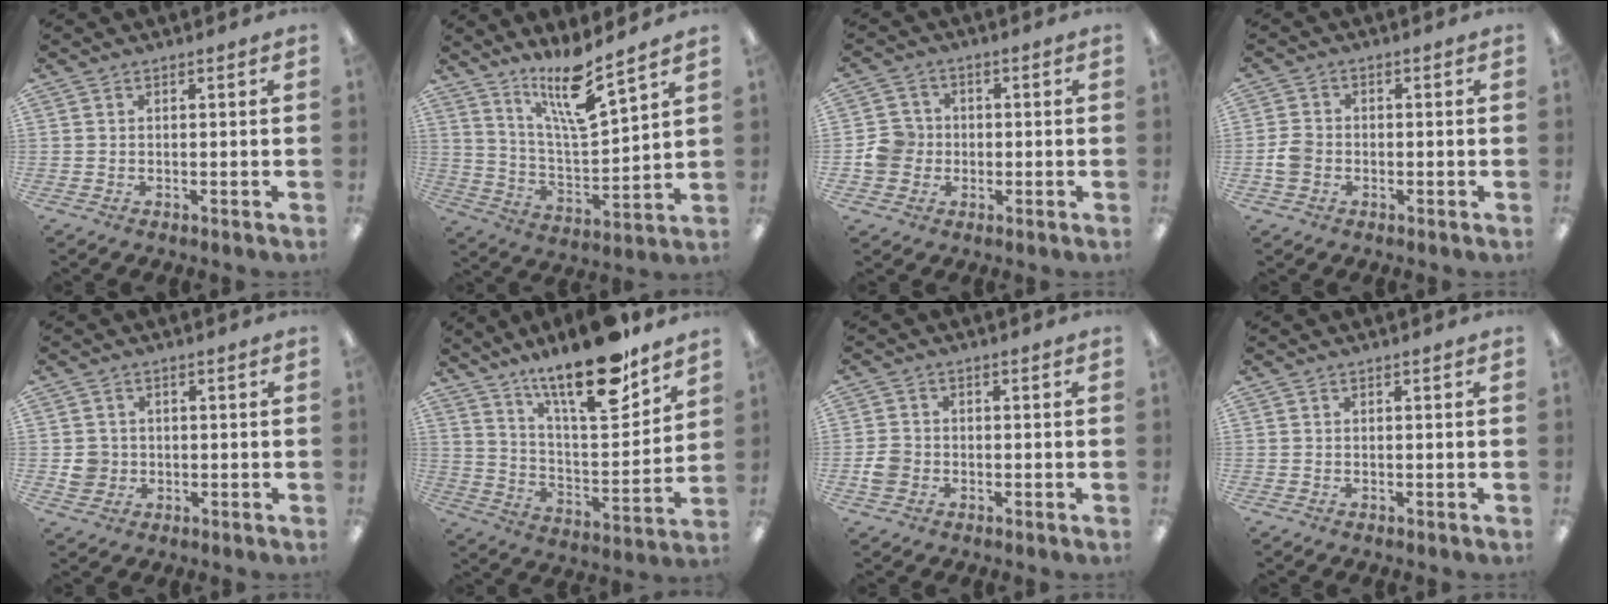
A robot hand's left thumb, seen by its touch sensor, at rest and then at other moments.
{"total": 14.3, "force": [11.1, 2.3, 8.7], "torque": [-0.158, -0.067, 0.184]}
{"total": 6.5, "force": [-0.7, 6.1, 1.9], "torque": [-0.027, 0.014, -0.010]}
{"total": 4.0, "force": [-1.1, 3.2, 2.1], "torque": [-0.039, 0.006, -0.020]}
{"total": 4.1, "force": [-0.2, 4.0, 0.9], "torque": [-0.012, 0.006, -0.003]}
{"total": 20.9, "force": [15.5, 5.4, 13.0], "torque": [-0.211, -0.100, 0.255]}
{"total": 3.6, "force": [-1.2, 3.0, 1.5], "torque": [-0.024, 0.008, -0.020]}
{"total": 0.0}